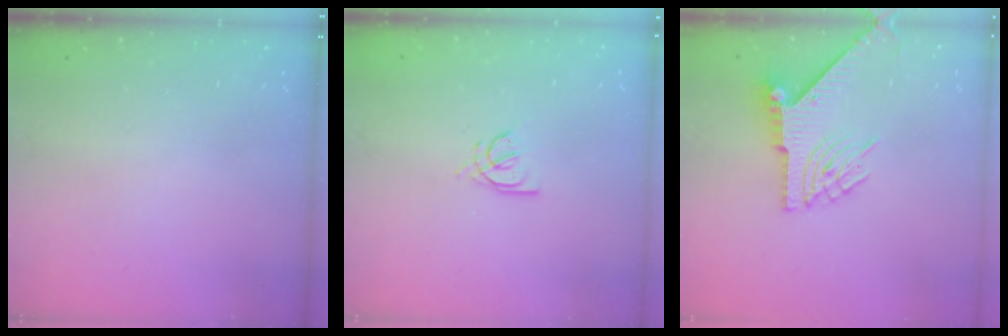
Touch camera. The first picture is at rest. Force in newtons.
{"total": 3.9, "press": 3.9, "slide": 0.7}
{"total": 8.2, "press": 8.2, "slide": 0.9}